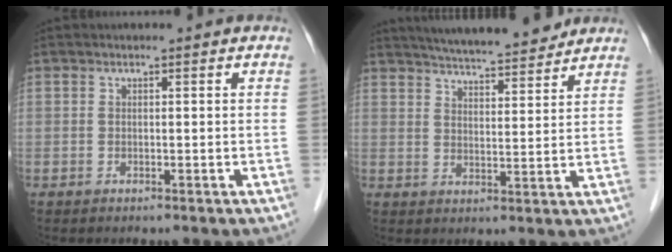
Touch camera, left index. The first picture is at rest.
{"total": 13.5, "force": [12.2, 1.4, 5.4], "torque": [-0.086, 0.007, 0.179]}